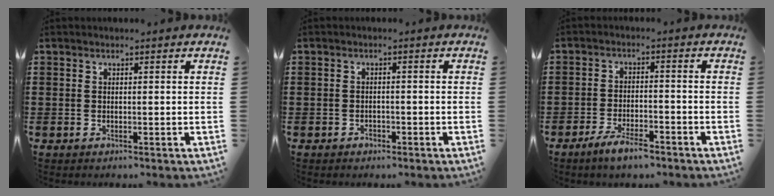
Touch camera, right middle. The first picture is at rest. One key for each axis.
{"total": 1.1, "fx": -0.9, "fy": 0.6, "fz": 0.3, "tx": -0.008, "ty": 0.001, "tz": -0.019}
{"total": 4.5, "fx": -3.5, "fy": 1.2, "fz": 2.6, "tx": -0.055, "ty": 0.002, "tz": -0.068}